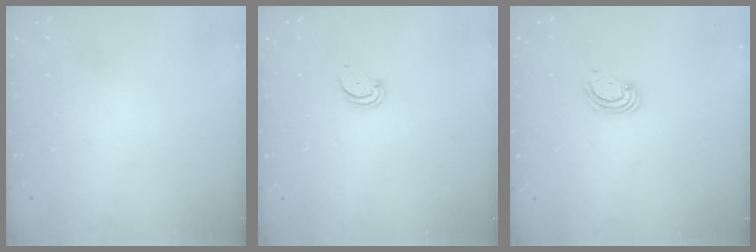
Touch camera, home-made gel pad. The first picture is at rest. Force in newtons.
{"total": 1.4, "press": 1.3, "slide": 0.1}
{"total": 2.9, "press": 2.9, "slide": 0.3}